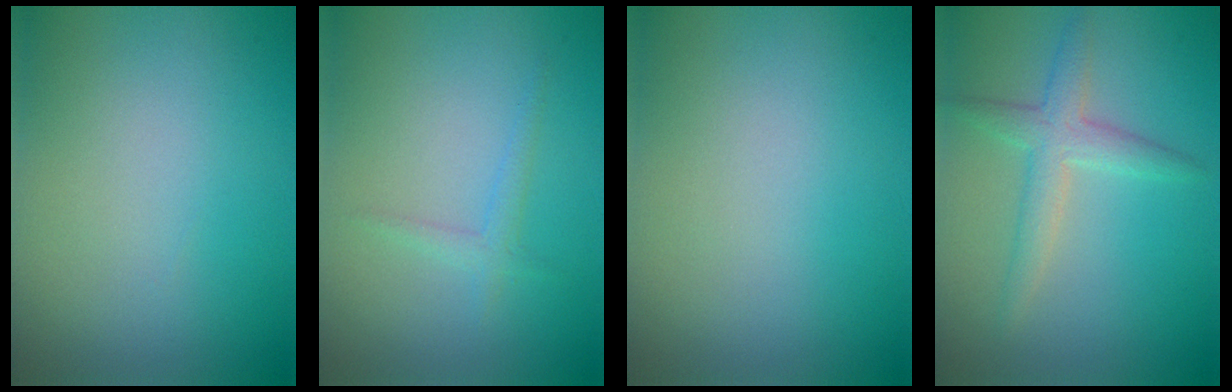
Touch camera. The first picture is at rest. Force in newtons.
{"total": 1.2, "press": 1.2, "slide": 0.1}
{"total": 0.0}
{"total": 2.8, "press": 2.8, "slide": 0.0}